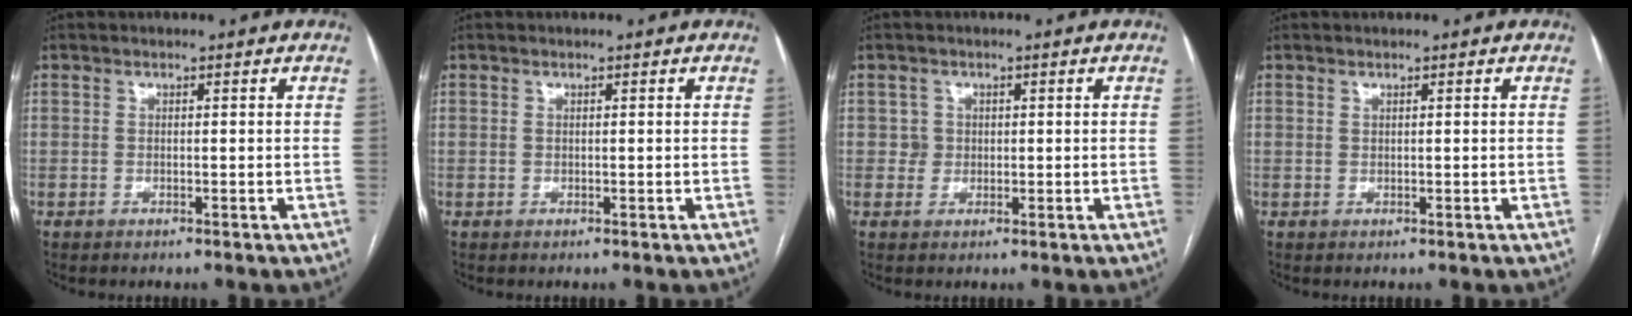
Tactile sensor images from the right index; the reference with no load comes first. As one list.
[{"total": 0.0}, {"total": 1.8, "force": [0.3, 1.7, 0.0], "torque": [0.008, 0.003, 0.002]}, {"total": 0.0}]